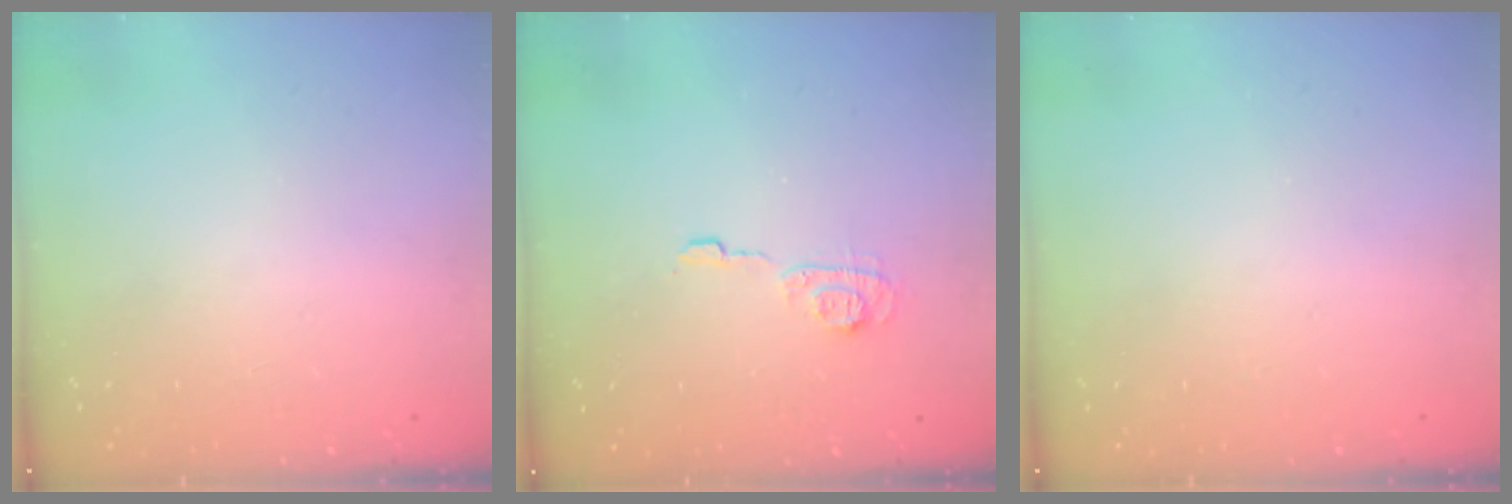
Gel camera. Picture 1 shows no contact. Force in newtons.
{"total": 6.7, "press": 6.7, "slide": 0.0}
{"total": 0.0}